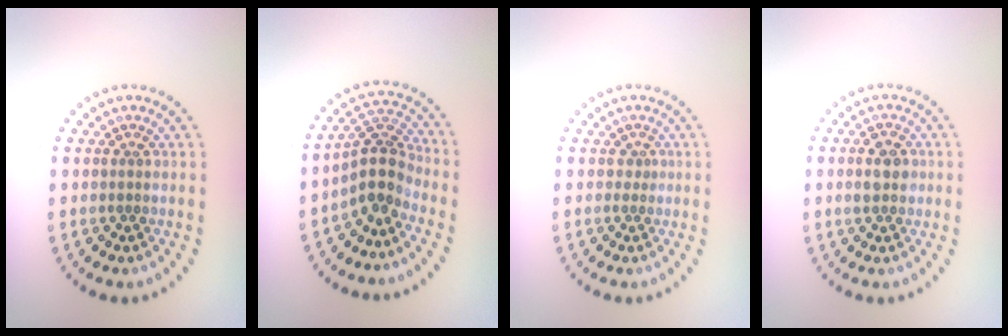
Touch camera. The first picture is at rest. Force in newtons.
{"total": 3.6, "press": 2.7, "slide": 2.5}
{"total": 0.6, "press": 0.2, "slide": 0.6}
{"total": 2.7, "press": 2.7, "slide": 0.2}